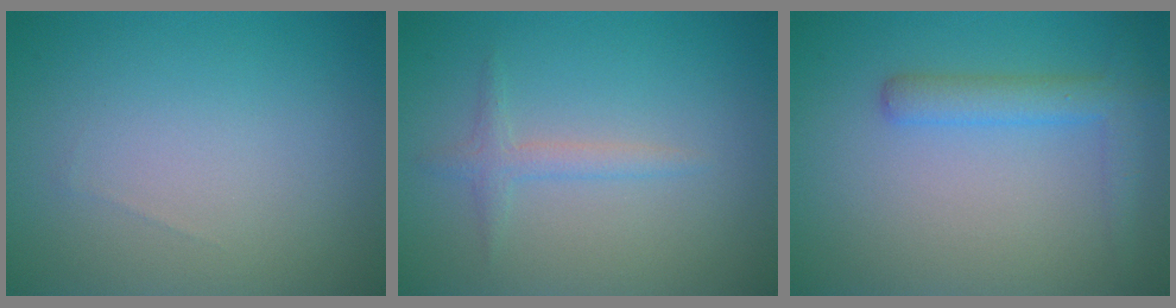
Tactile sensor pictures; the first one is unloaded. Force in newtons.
{"total": 1.5, "press": 1.5, "slide": 0.1}
{"total": 2.9, "press": 2.9, "slide": 0.1}